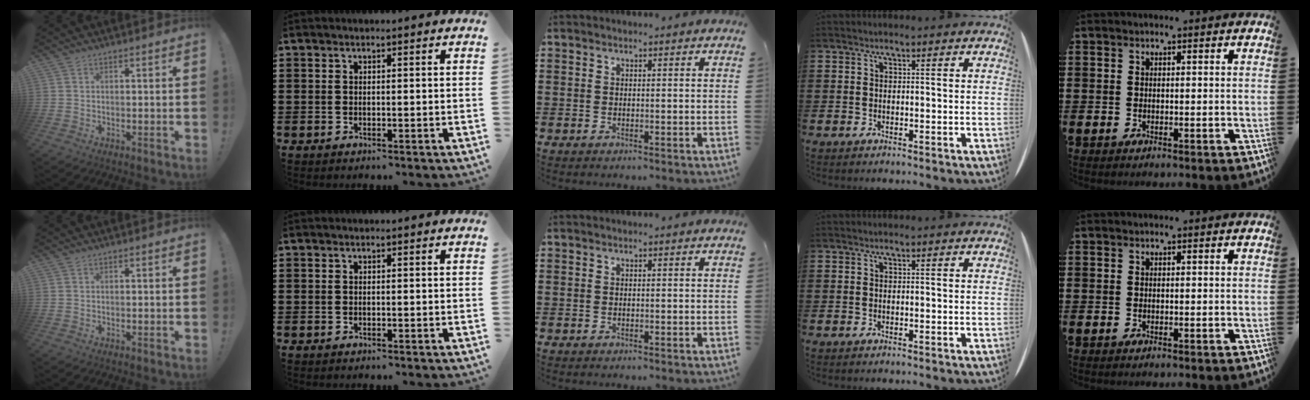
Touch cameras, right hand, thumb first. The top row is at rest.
{}